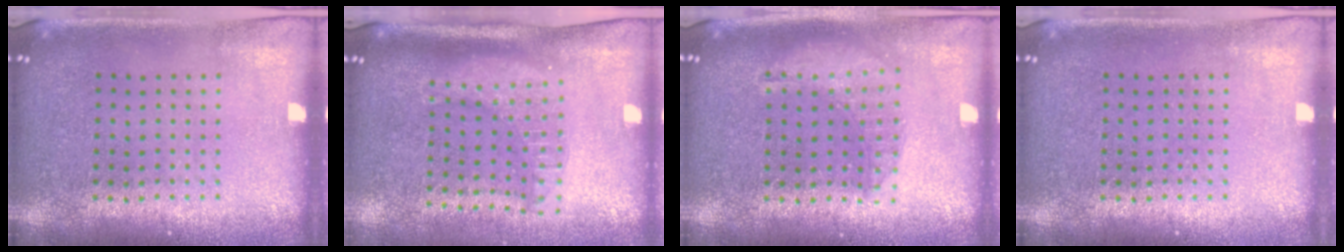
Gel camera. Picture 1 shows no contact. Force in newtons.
{"total": 1.9, "press": 1.5, "slide": 1.2}
{"total": 1.3, "press": 1.3, "slide": 0.4}
{"total": 0.0}